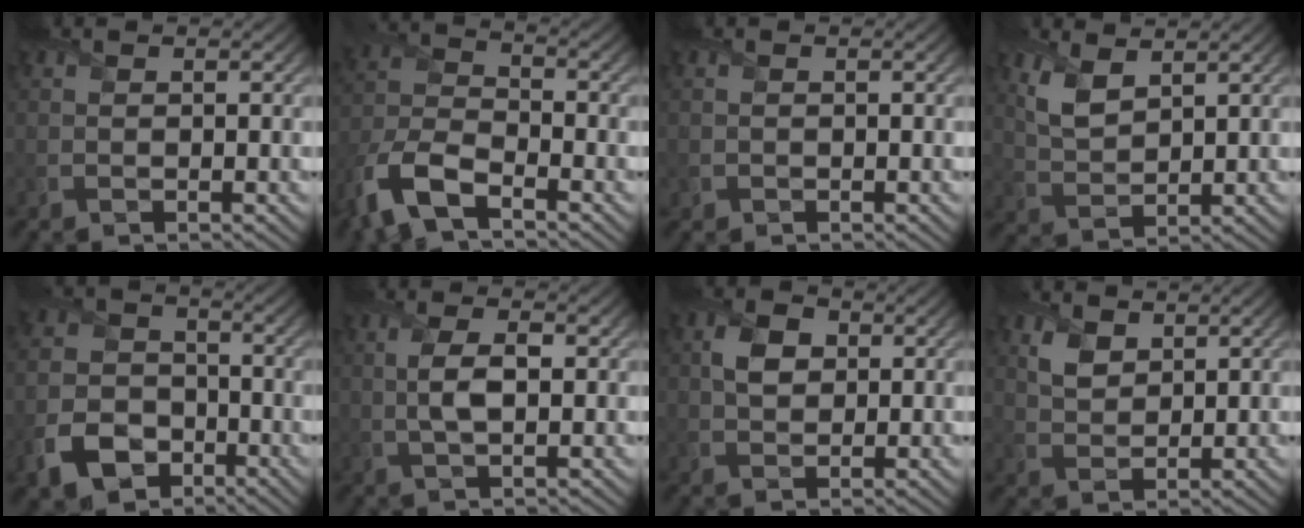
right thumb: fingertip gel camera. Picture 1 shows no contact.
{"total": 9.6, "force": [-6.4, 4.1, 5.9], "torque": [-0.135, -0.019, -0.143]}
{"total": 0.7, "force": [-0.3, 0.6, 0.0], "torque": [0.003, -0.005, -0.007]}
{"total": 4.7, "force": [2.8, 2.4, 3.0], "torque": [-0.081, -0.003, 0.063]}
{"total": 8.3, "force": [-4.3, 5.8, 4.1], "torque": [-0.100, -0.015, -0.093]}
{"total": 3.9, "force": [0.3, 1.6, 3.5], "torque": [-0.083, 0.003, 0.006]}
{"total": 3.9, "force": [0.9, 2.8, 2.6], "torque": [-0.059, 0.006, 0.012]}
{"total": 3.6, "force": [2.0, 2.3, 1.9], "torque": [-0.050, -0.002, 0.042]}